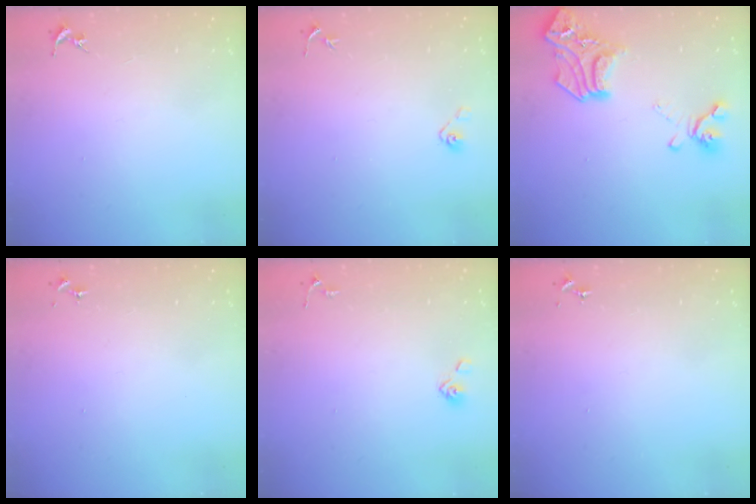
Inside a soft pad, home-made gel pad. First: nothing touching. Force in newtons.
{"total": 3.9, "press": 3.4, "slide": 2.0}
{"total": 19.5, "press": 19.5, "slide": 0.7}
{"total": 0.0}
{"total": 4.5, "press": 3.8, "slide": 2.3}
{"total": 0.0}